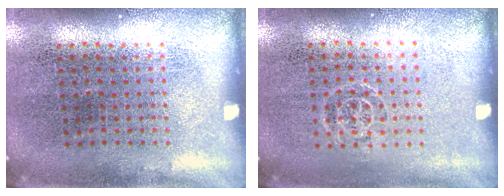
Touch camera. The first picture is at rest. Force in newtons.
{"total": 0.6, "press": 0.5, "slide": 0.3}